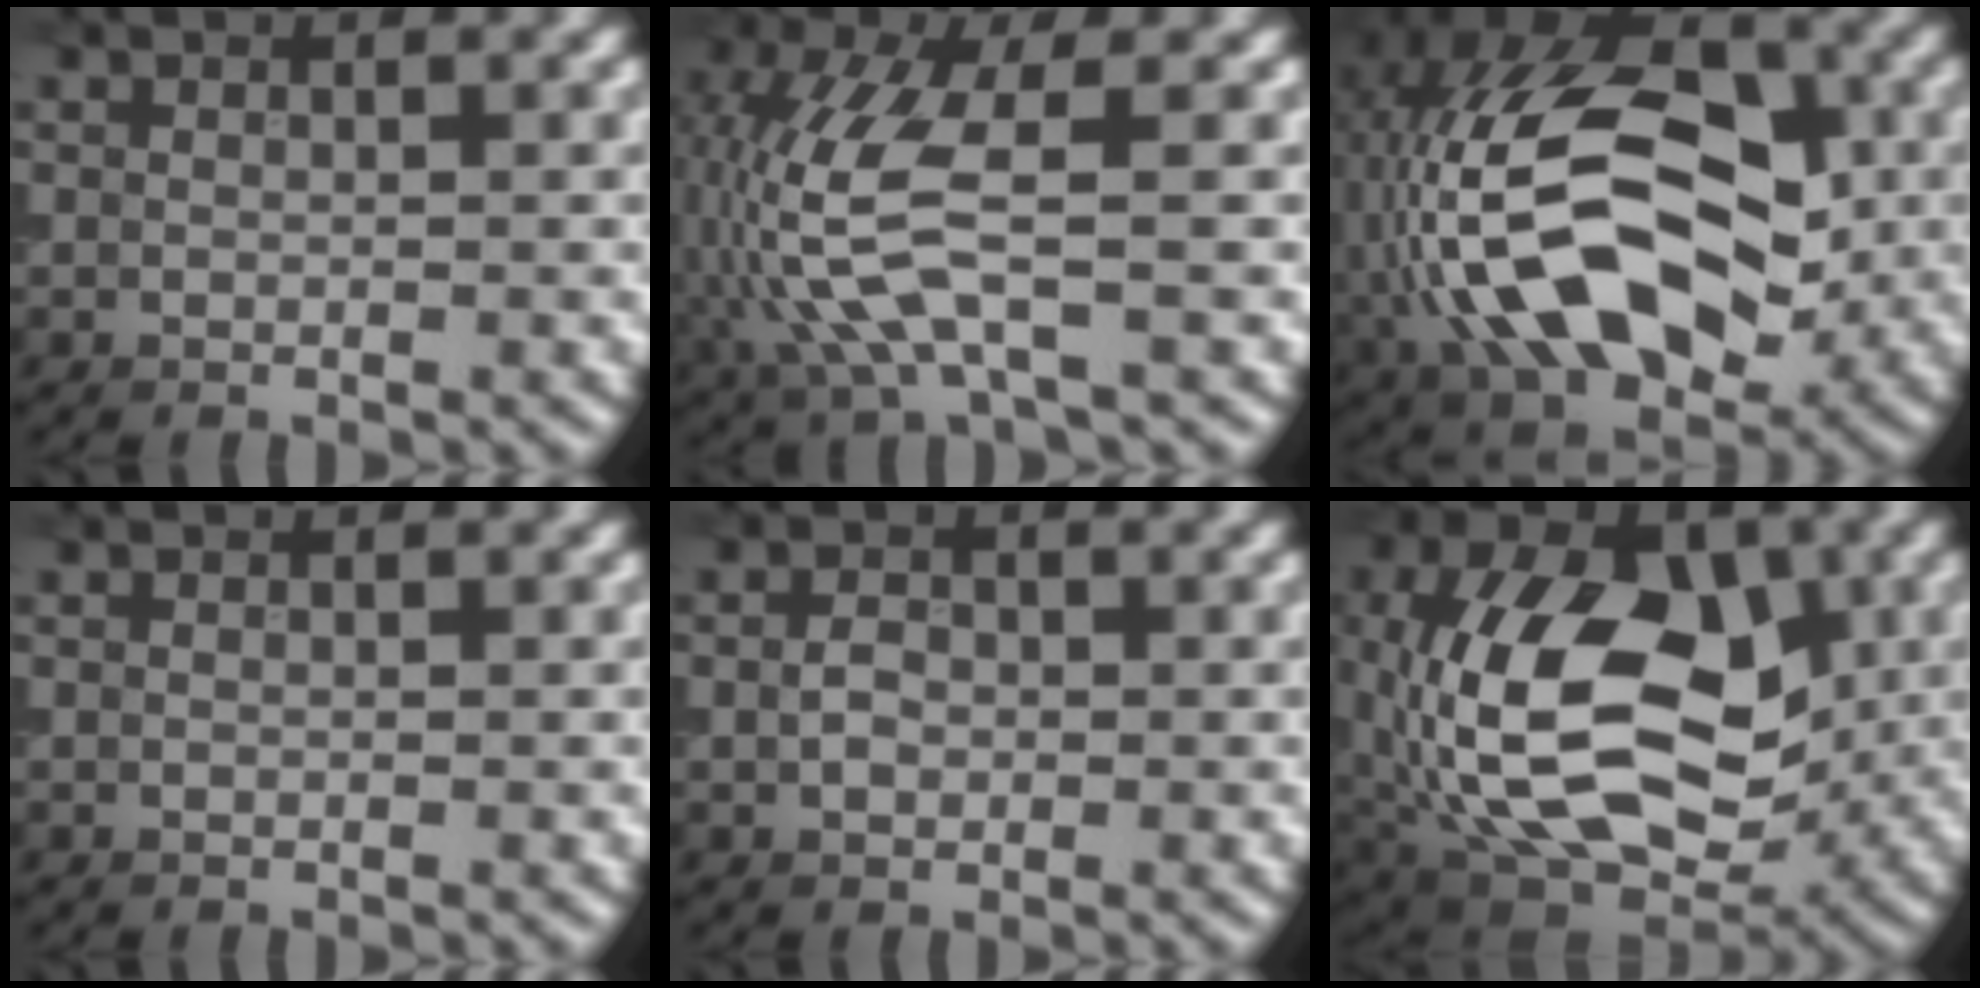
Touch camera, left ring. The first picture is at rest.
{"total": 7.3, "force": [-1.3, 2.6, 6.7], "torque": [-0.179, 0.005, -0.022]}
{"total": 15.6, "force": [-2.0, 9.6, 12.1], "torque": [-0.227, 0.016, -0.057]}
{"total": 0.0}
{"total": 1.6, "force": [-0.1, 1.2, 1.1], "torque": [-0.023, 0.003, -0.004]}
{"total": 13.9, "force": [-0.3, 8.7, 10.9], "torque": [-0.201, 0.000, -0.010]}